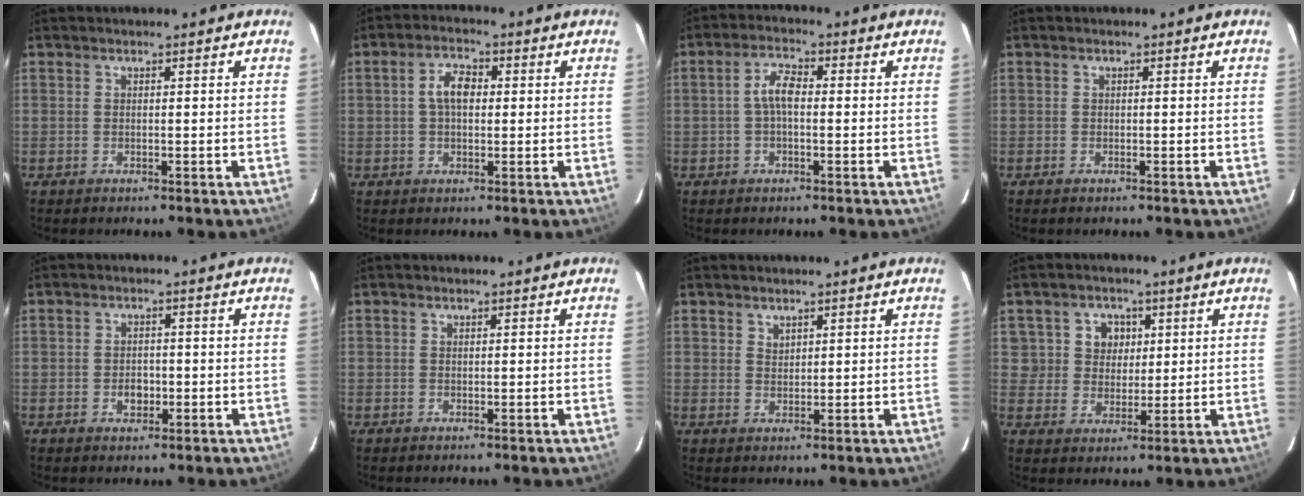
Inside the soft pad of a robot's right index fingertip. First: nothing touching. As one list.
[{"total": 4.8, "force": [0.6, 2.8, 3.9], "torque": [-0.074, 0.014, 0.011]}, {"total": 4.1, "force": [-0.2, 1.8, 3.7], "torque": [-0.076, 0.013, -0.005]}, {"total": 0.7, "force": [-0.5, 0.4, 0.3], "torque": [-0.006, -0.003, -0.010]}, {"total": 2.7, "force": [-0.8, 2.2, 1.4], "torque": [-0.025, 0.004, -0.010]}, {"total": 0.0}, {"total": 1.6, "force": [1.3, 0.9, 0.2], "torque": [0.001, 0.001, 0.025]}, {"total": 6.1, "force": [1.9, 5.8, 1.0], "torque": [-0.014, 0.021, 0.039]}]